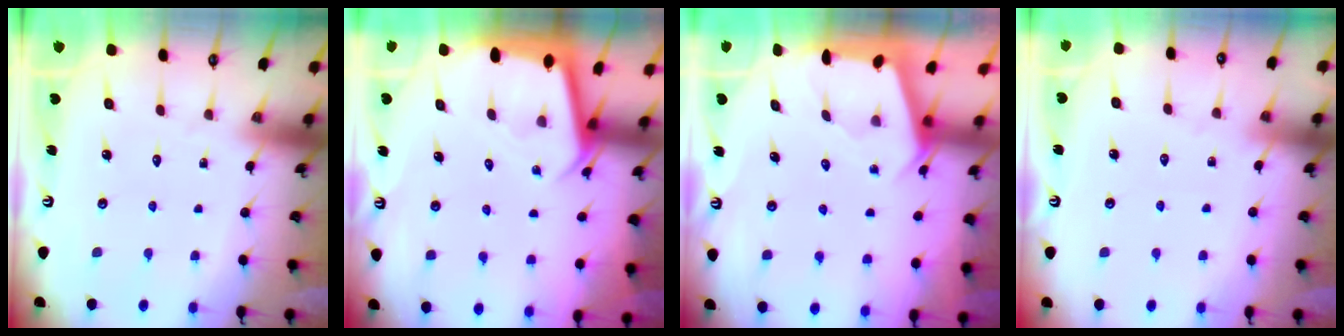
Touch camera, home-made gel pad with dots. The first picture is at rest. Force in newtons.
{"total": 2.5, "press": 2.5, "slide": 0.1}
{"total": 2.0, "press": 2.0, "slide": 0.3}
{"total": 2.8, "press": 2.7, "slide": 0.4}